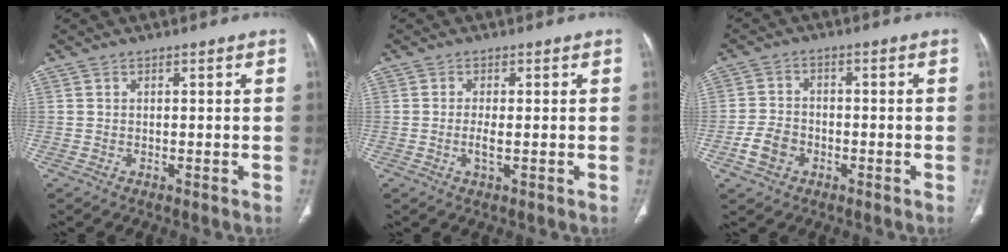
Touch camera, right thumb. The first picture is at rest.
{"total": 2.3, "force": [-0.3, 0.6, 2.2], "torque": [-0.050, -0.004, -0.007]}
{"total": 5.3, "force": [-2.3, 4.0, 2.7], "torque": [-0.046, 0.019, -0.041]}